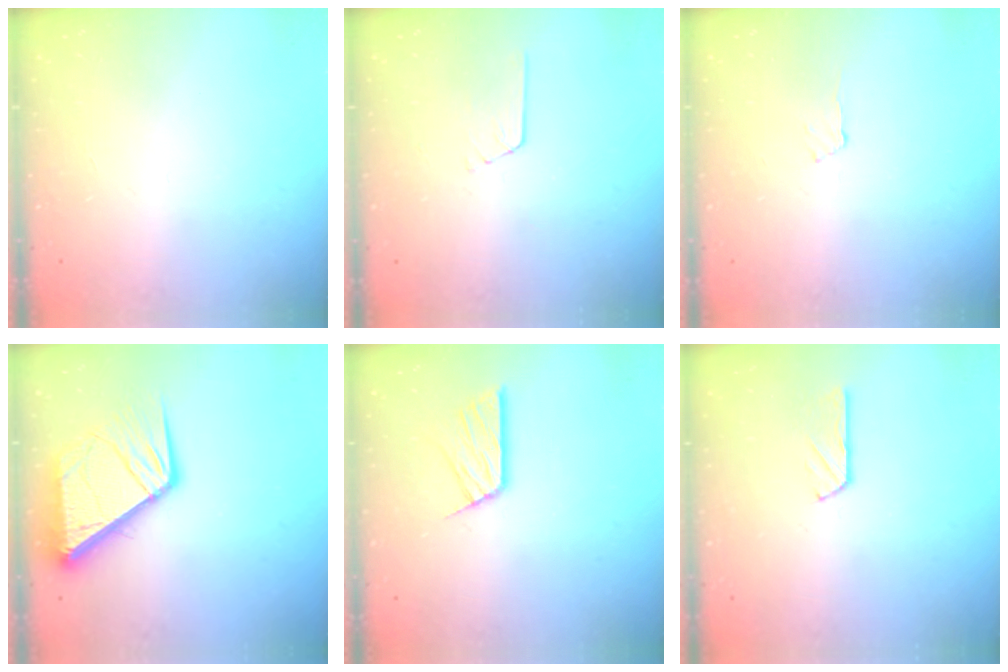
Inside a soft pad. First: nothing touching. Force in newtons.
{"total": 3.3, "press": 3.3, "slide": 0.3}
{"total": 5.1, "press": 5.1, "slide": 0.5}
{"total": 12.9, "press": 12.8, "slide": 1.6}
{"total": 10.2, "press": 10.2, "slide": 0.7}
{"total": 2.7, "press": 2.7, "slide": 0.1}